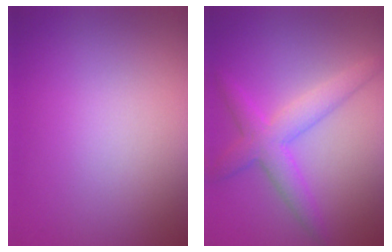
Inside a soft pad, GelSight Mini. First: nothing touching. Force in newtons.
{"total": 3.9, "press": 3.9, "slide": 0.2}